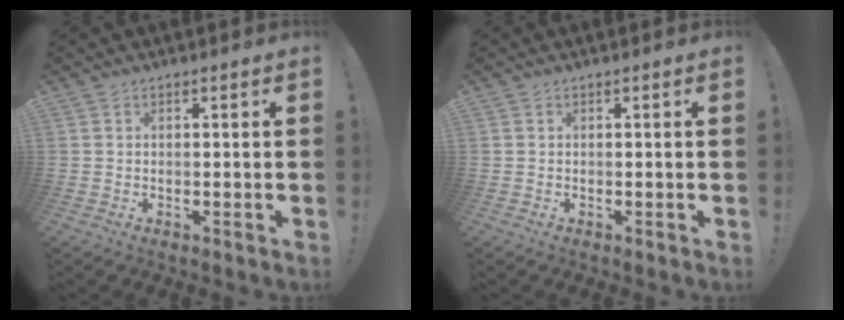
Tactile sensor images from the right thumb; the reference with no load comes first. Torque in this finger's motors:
{"motor_torque": [-0.05, -0.05, 0.06, -0.03, 0.03]}